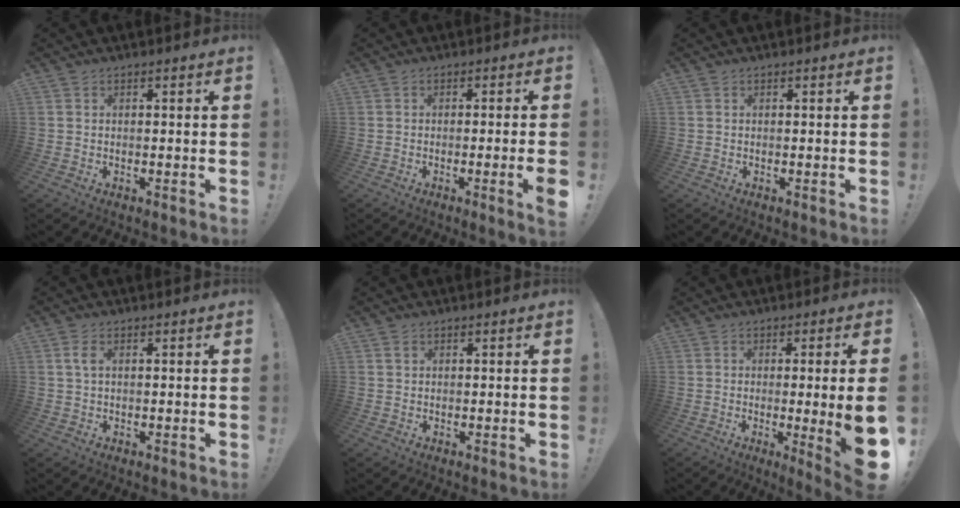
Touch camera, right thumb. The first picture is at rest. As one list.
[{"total": 3.5, "force": [-0.9, -0.4, 3.3], "torque": [-0.050, -0.005, -0.012]}, {"total": 0.0}, {"total": 2.6, "force": [0.6, 1.5, 2.1], "torque": [-0.035, 0.002, 0.009]}, {"total": 0.8, "force": [0.4, 0.6, 0.4], "torque": [-0.004, 0.001, 0.007]}, {"total": 10.7, "force": [-1.0, 0.0, 10.7], "torque": [-0.146, -0.009, -0.011]}]